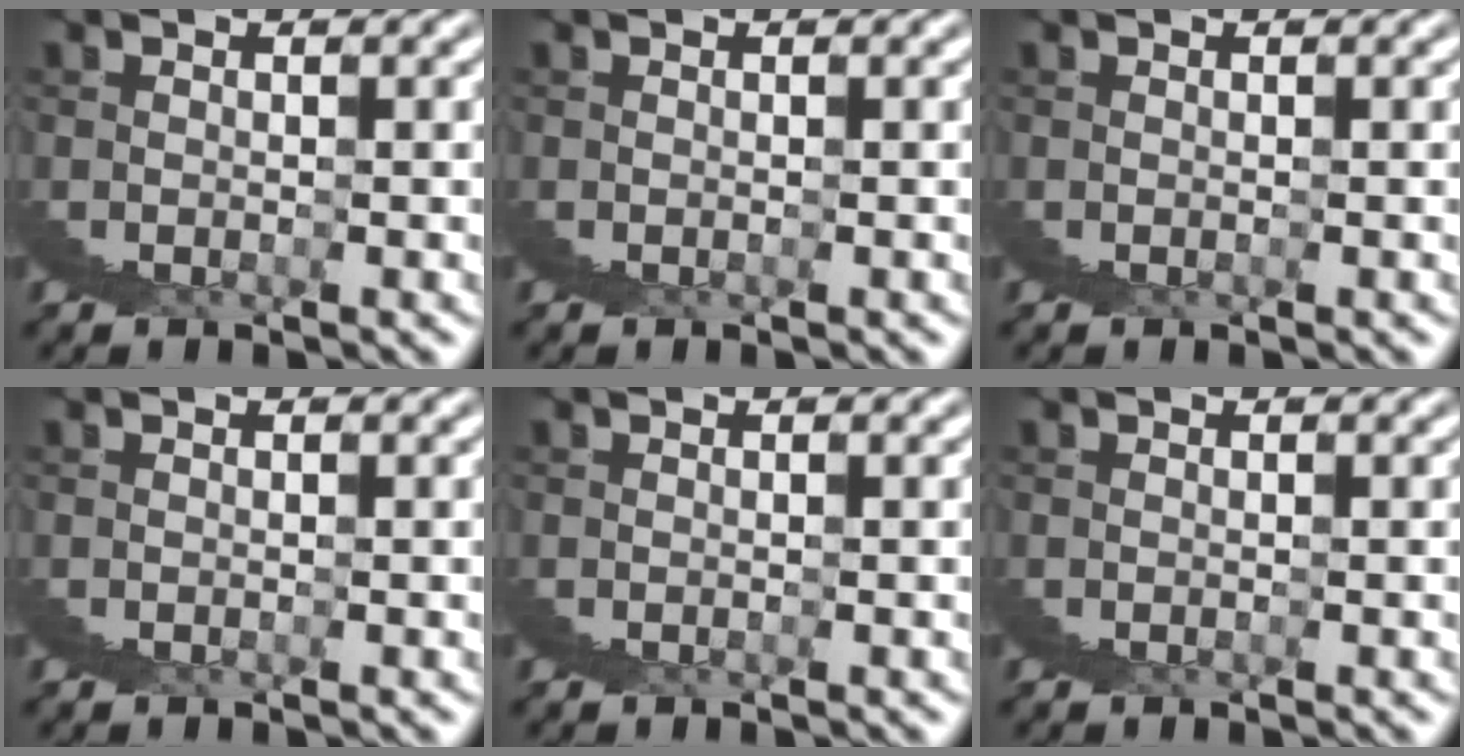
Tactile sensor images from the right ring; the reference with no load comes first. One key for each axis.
{"total": 0.0}
{"total": 0.0}
{"total": 0.0}
{"total": 0.0}
{"total": 0.0}